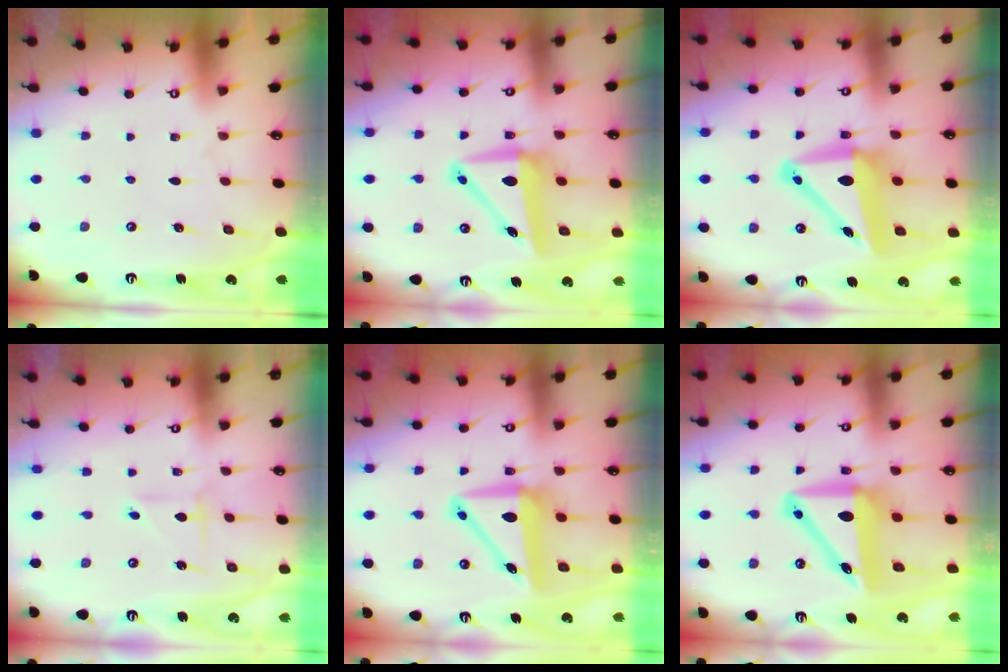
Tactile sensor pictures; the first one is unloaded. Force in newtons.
{"total": 8.1, "press": 7.9, "slide": 1.8}
{"total": 12.5, "press": 12.3, "slide": 1.8}
{"total": 2.9, "press": 2.9, "slide": 0.2}
{"total": 8.5, "press": 8.2, "slide": 2.2}
{"total": 11.0, "press": 10.7, "slide": 2.7}